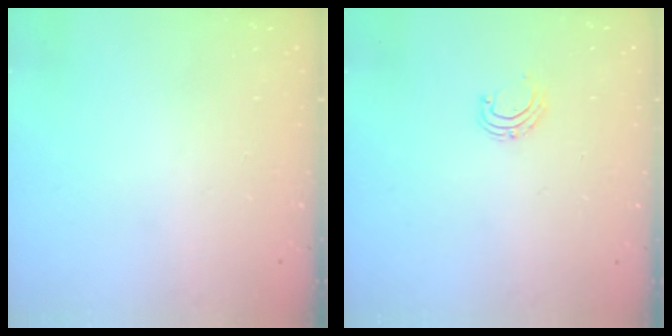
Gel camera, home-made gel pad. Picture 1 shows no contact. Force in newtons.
{"total": 4.7, "press": 4.7, "slide": 0.4}